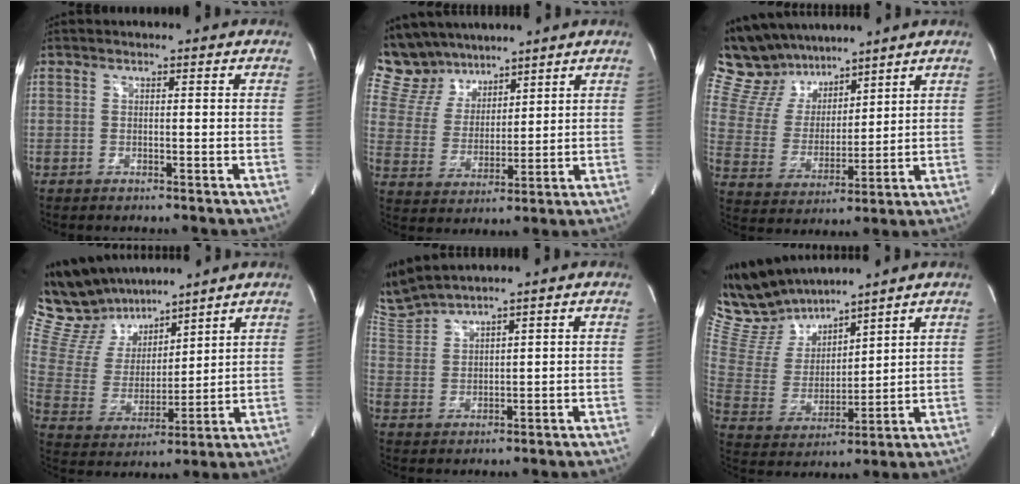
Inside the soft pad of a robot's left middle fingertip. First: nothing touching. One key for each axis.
{"total": 10.5, "fx": 9.2, "fy": 4.9, "fz": 1.2, "tx": -0.037, "ty": 0.022, "tz": 0.189}
{"total": 13.4, "fx": 11.6, "fy": 5.7, "fz": 3.4, "tx": -0.077, "ty": 0.029, "tz": 0.225}
{"total": 14.8, "fx": 13.0, "fy": 5.2, "fz": 4.9, "tx": -0.111, "ty": 0.022, "tz": 0.255}
{"total": 6.7, "fx": 6.4, "fy": -0.8, "fz": 1.6, "tx": -0.058, "ty": 0.009, "tz": 0.146}
{"total": 11.8, "fx": 11.2, "fy": 2.5, "fz": 2.8, "tx": -0.081, "ty": 0.012, "tz": 0.239}